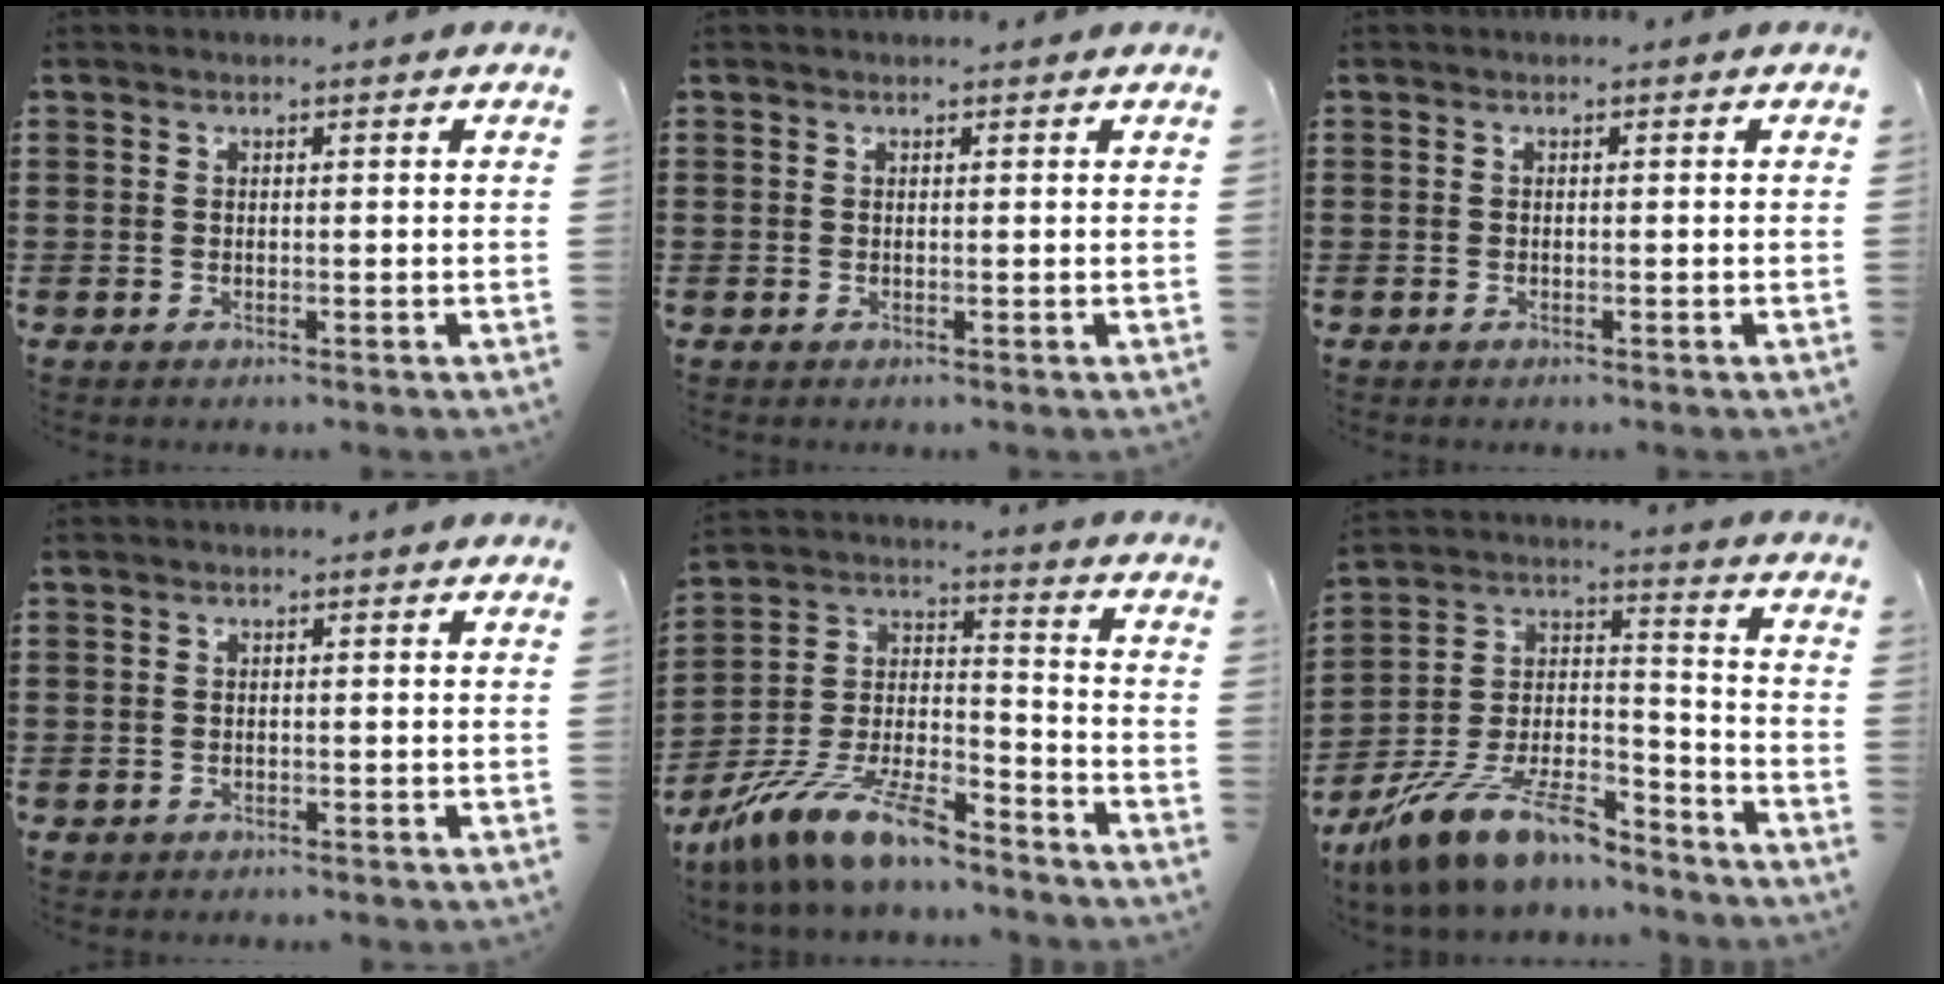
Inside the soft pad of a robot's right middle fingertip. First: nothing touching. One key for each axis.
{"total": 0.0}
{"total": 0.0}
{"total": 0.7, "fx": -0.5, "fy": 0.4, "fz": 0.0, "tx": -0.003, "ty": 0.002, "tz": -0.012}
{"total": 12.9, "fx": -10.7, "fy": 2.3, "fz": 6.9, "tx": -0.140, "ty": 0.022, "tz": -0.208}
{"total": 12.9, "fx": -10.2, "fy": 4.3, "fz": 6.6, "tx": -0.136, "ty": 0.028, "tz": -0.193}